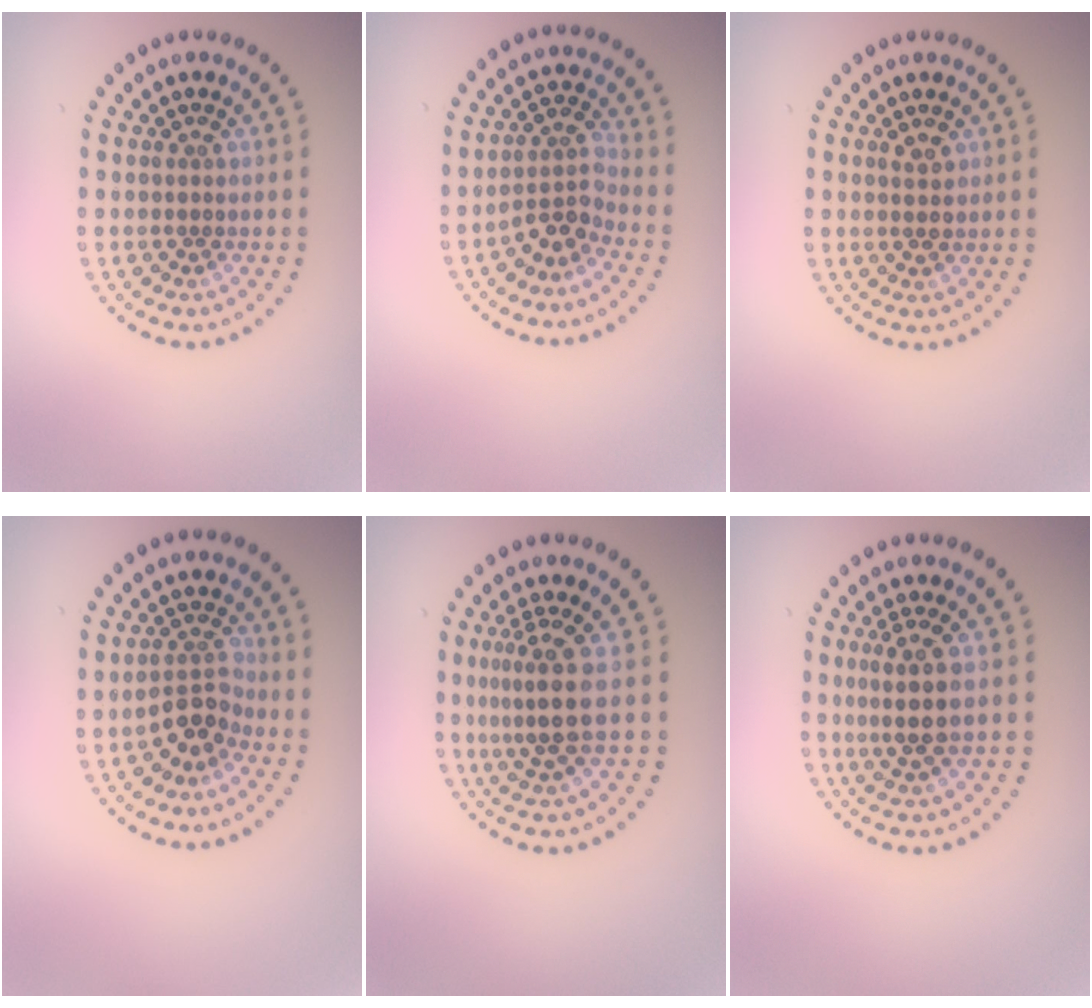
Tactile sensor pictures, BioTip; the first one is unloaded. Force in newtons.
{"total": 2.9, "press": 2.1, "slide": 2.0}
{"total": 1.5, "press": 1.4, "slide": 0.3}
{"total": 2.9, "press": 2.5, "slide": 1.4}
{"total": 3.4, "press": 2.4, "slide": 2.4}
{"total": 2.9, "press": 2.3, "slide": 1.6}